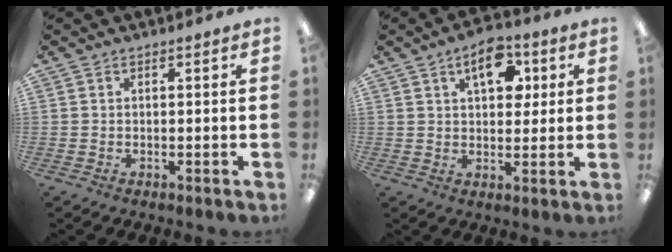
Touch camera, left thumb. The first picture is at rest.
{"total": 9.5, "force": [4.2, 5.5, 6.6], "torque": [-0.081, -0.009, 0.067]}